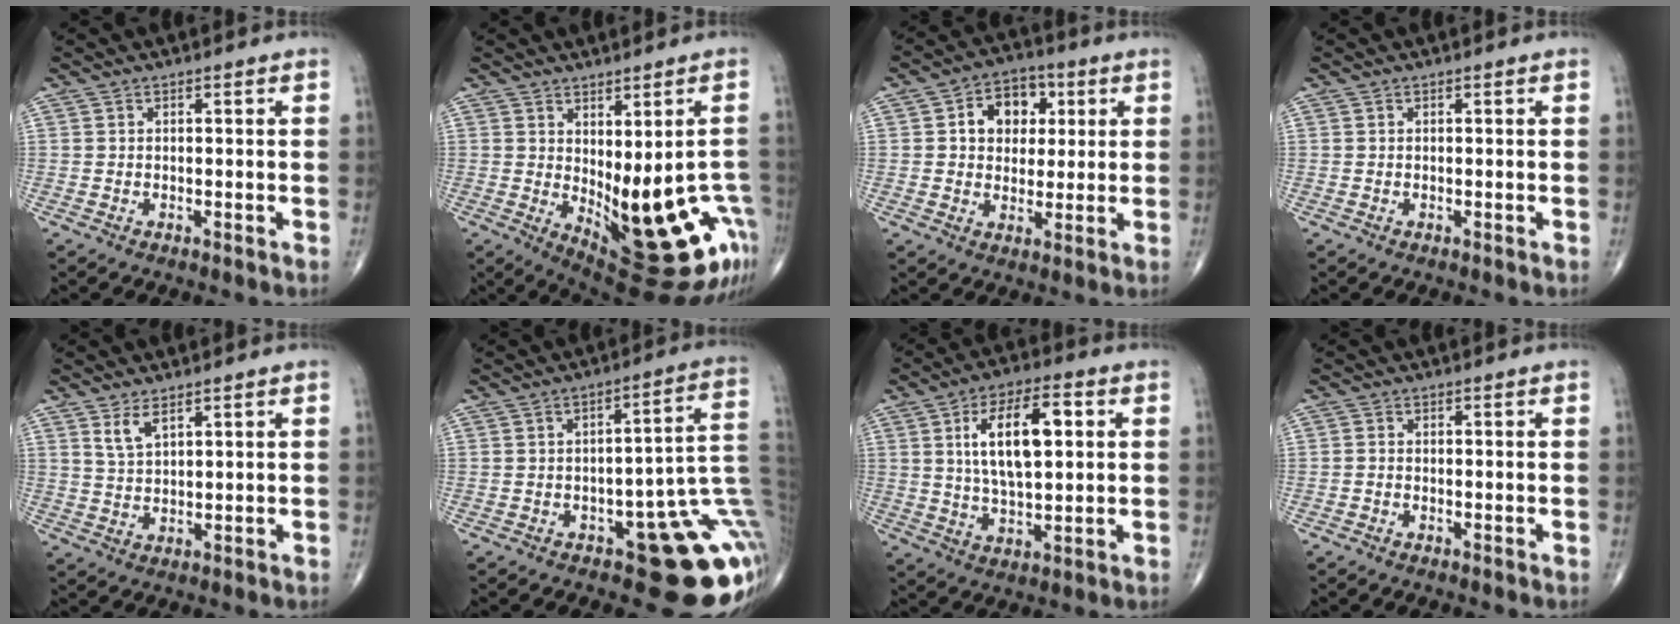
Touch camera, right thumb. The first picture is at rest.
{"total": 20.4, "force": [-5.6, 7.9, 17.9], "torque": [-0.174, -0.005, -0.048]}
{"total": 9.8, "force": [2.5, 7.5, 5.8], "torque": [-0.043, 0.004, 0.034]}
{"total": 0.0}
{"total": 3.8, "force": [2.4, 1.5, 2.5], "torque": [-0.047, -0.016, 0.053]}
{"total": 16.6, "force": [-5.6, 7.0, 14.0], "torque": [-0.087, 0.052, -0.060]}
{"total": 14.5, "force": [3.3, 6.3, 12.6], "torque": [-0.206, 0.003, 0.059]}
{"total": 0.5, "force": [-0.3, 0.3, 0.3], "torque": [-0.006, 0.000, -0.011]}